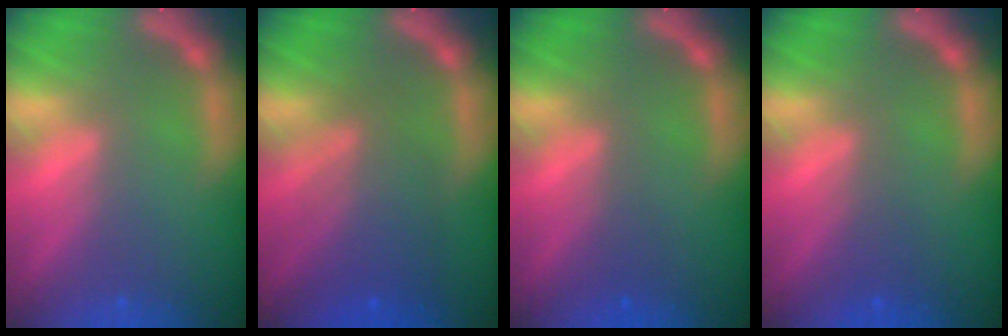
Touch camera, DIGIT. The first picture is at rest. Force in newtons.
{"total": 6.0}
{"total": 0.9}
{"total": 1.5}